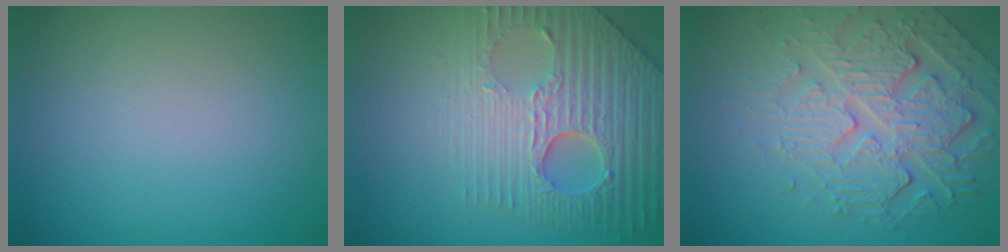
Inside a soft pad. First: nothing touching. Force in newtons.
{"total": 7.1, "press": 5.7, "slide": 4.2}
{"total": 6.4, "press": 4.9, "slide": 4.1}